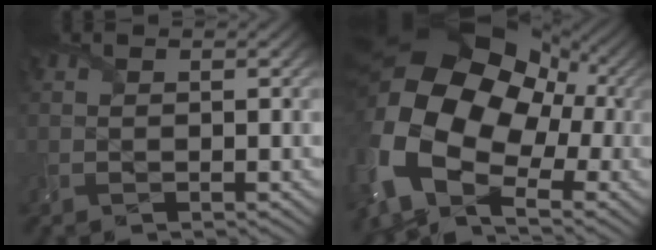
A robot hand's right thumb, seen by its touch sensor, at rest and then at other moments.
{"total": 19.9, "force": [-3.1, 14.4, 13.4], "torque": [-0.293, -0.046, -0.034]}